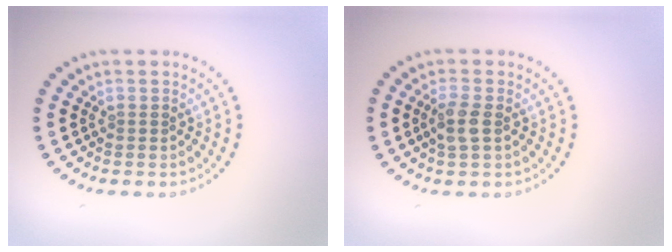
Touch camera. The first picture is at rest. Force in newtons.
{"total": 2.0, "press": 1.9, "slide": 0.6}